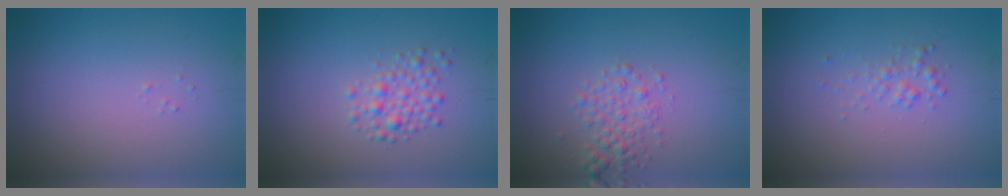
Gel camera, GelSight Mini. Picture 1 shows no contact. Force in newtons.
{"total": 2.1, "press": 2.1, "slide": 0.1}
{"total": 2.2, "press": 2.2, "slide": 0.1}
{"total": 1.1, "press": 1.1, "slide": 0.1}